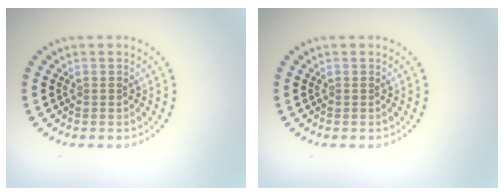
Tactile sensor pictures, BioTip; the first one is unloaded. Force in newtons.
{"total": 0.0}